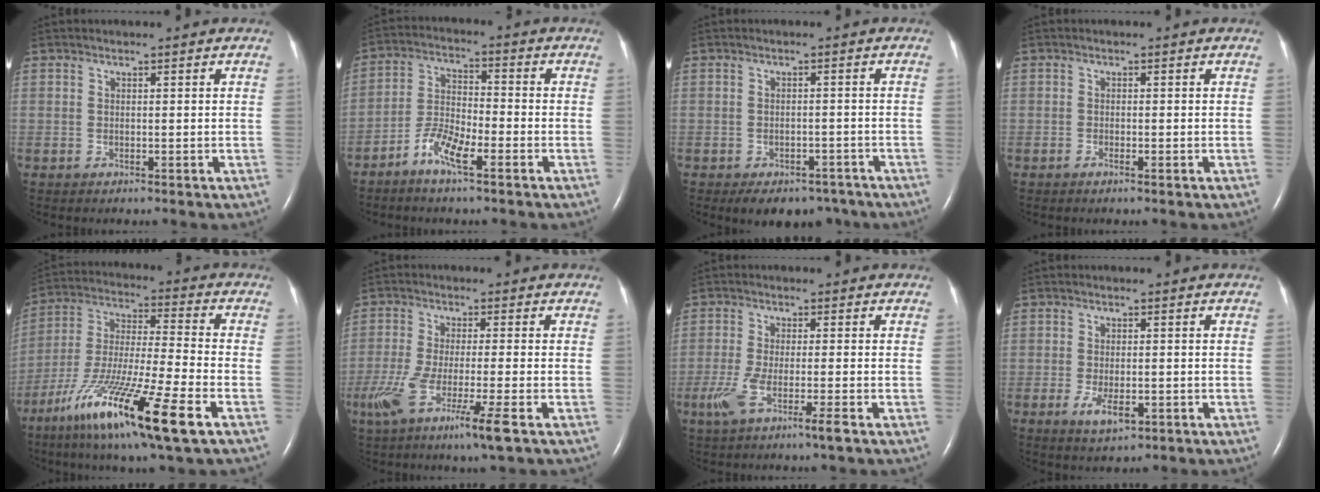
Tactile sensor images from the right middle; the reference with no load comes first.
{"total": 6.9, "force": [-4.1, 1.5, 5.3], "torque": [-0.109, 0.001, -0.080]}
{"total": 8.3, "force": [-6.4, 4.4, 3.0], "torque": [-0.033, 0.008, -0.082]}
{"total": 0.8, "force": [-0.5, 0.0, 0.7], "torque": [-0.014, 0.000, -0.007]}
{"total": 20.4, "force": [-10.5, 1.2, 17.4], "torque": [-0.334, -0.051, -0.188]}
{"total": 9.9, "force": [-5.0, -0.2, 8.6], "torque": [-0.168, -0.033, -0.091]}
{"total": 5.9, "force": [-2.9, 0.0, 5.1], "torque": [-0.103, -0.016, -0.056]}
{"total": 4.2, "force": [-1.7, 1.6, 3.6], "torque": [-0.069, -0.005, -0.021]}